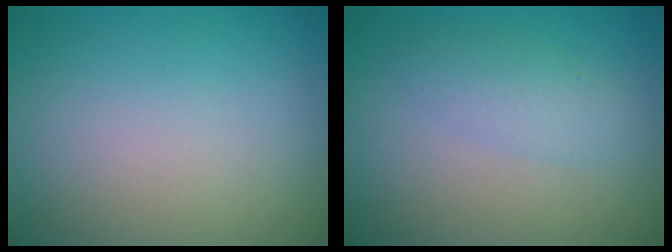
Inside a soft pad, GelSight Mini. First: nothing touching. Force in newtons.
{"total": 2.1, "press": 2.1, "slide": 0.1}